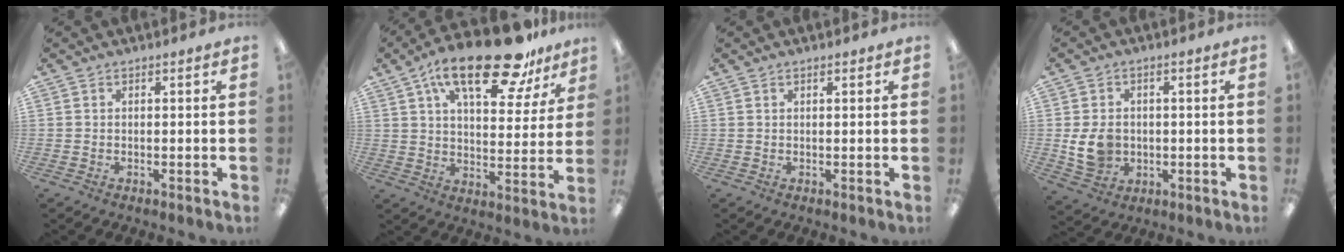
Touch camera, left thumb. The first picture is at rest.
{"total": 21.7, "force": [14.0, 8.5, 14.2], "torque": [-0.217, -0.072, 0.230]}
{"total": 0.7, "force": [0.5, 0.2, 0.4], "torque": [-0.009, 0.002, 0.009]}
{"total": 7.7, "force": [-0.4, 6.3, 4.4], "torque": [-0.086, 0.007, -0.004]}